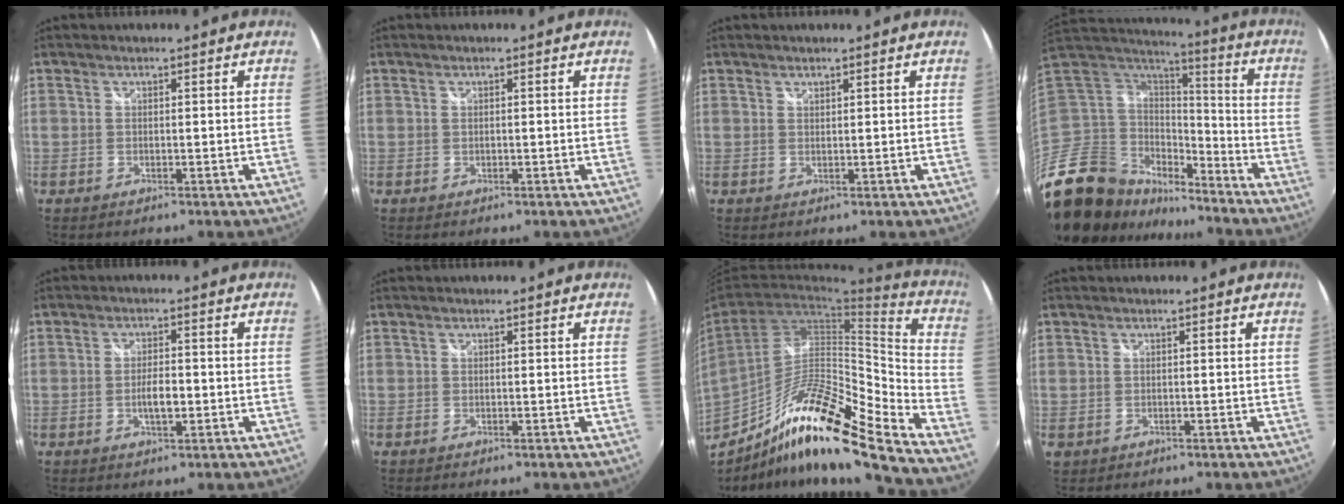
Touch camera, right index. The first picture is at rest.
{"total": 0.0}
{"total": 0.6, "force": [0.6, 0.1, 0.0], "torque": [0.001, 0.000, 0.011]}
{"total": 22.0, "force": [-15.6, 11.9, 10.0], "torque": [-0.226, 0.003, -0.274]}
{"total": 3.9, "force": [-0.9, 1.3, 3.5], "torque": [-0.065, -0.001, -0.014]}
{"total": 0.0}
{"total": 20.5, "force": [-14.1, 2.1, 14.7], "torque": [-0.236, -0.009, -0.250]}
{"total": 1.7, "force": [-0.2, 1.6, 0.3], "torque": [-0.005, -0.004, -0.005]}